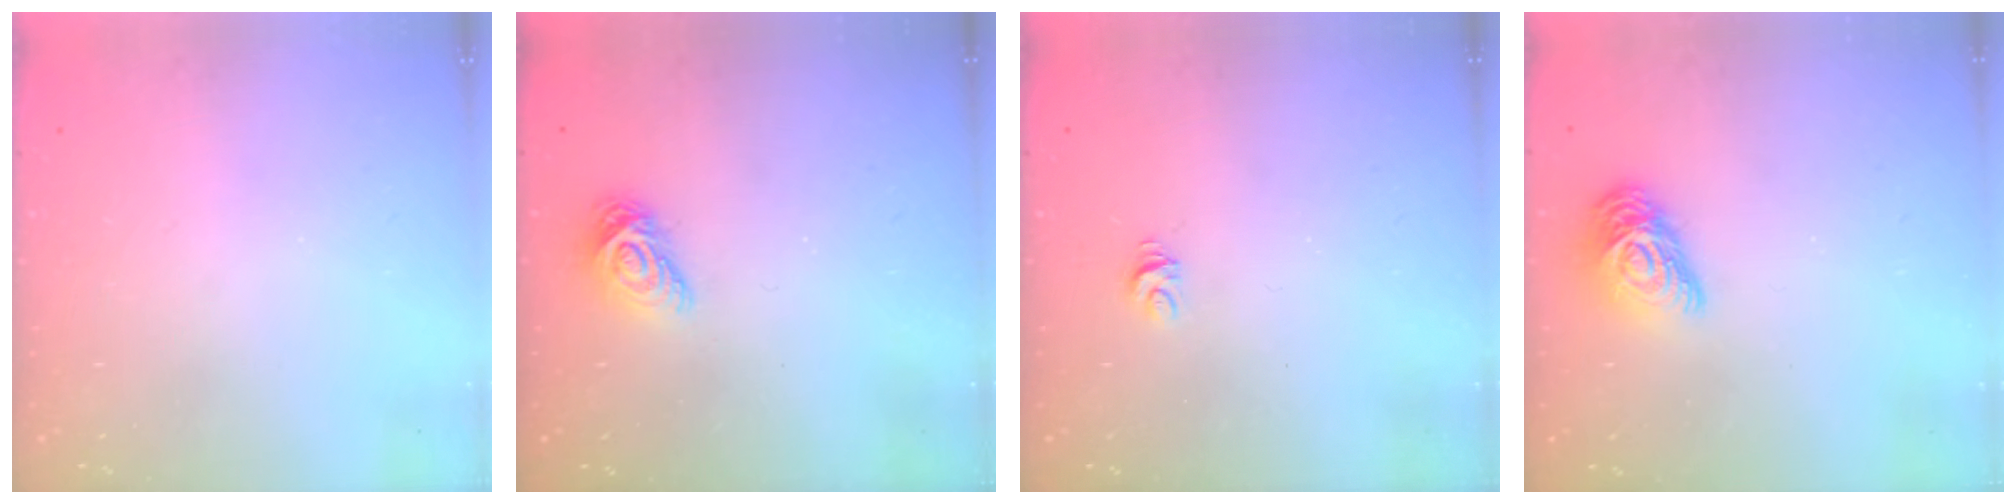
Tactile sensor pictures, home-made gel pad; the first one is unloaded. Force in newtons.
{"total": 9.0, "press": 9.0, "slide": 0.4}
{"total": 4.5, "press": 4.5, "slide": 0.4}
{"total": 11.5, "press": 11.5, "slide": 0.4}